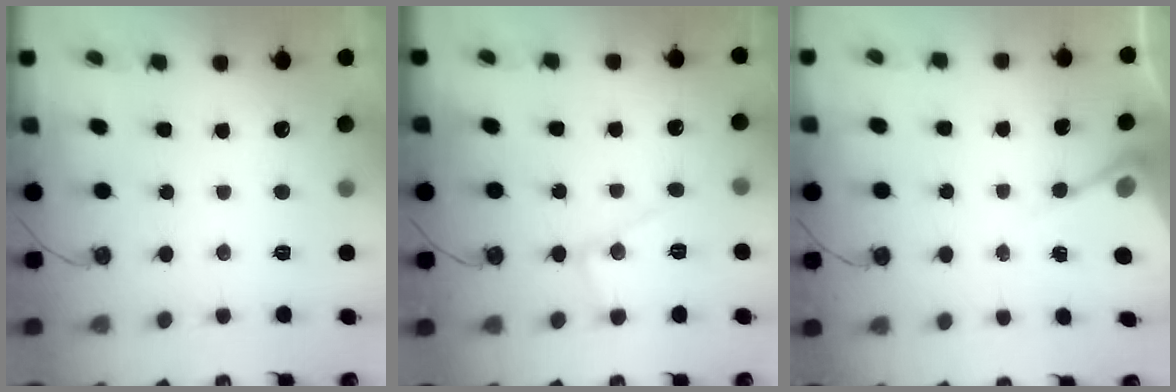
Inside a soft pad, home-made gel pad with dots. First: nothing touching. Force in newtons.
{"total": 10.3, "press": 10.3, "slide": 0.2}
{"total": 6.0, "press": 6.0, "slide": 0.4}